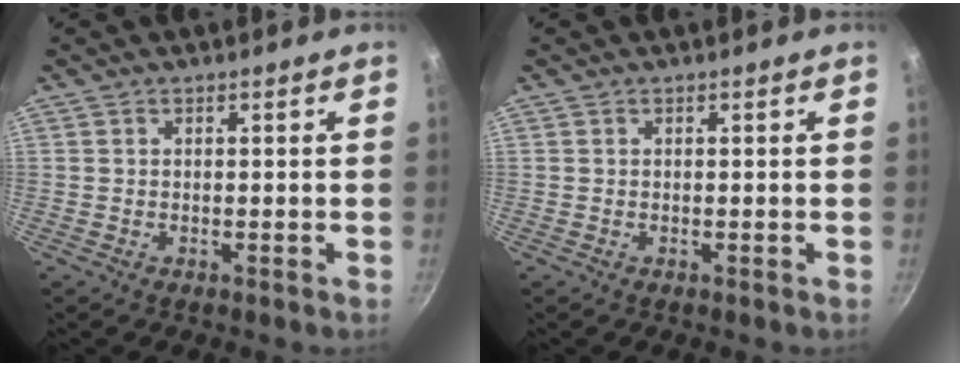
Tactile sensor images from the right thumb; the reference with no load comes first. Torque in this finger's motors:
{"motor_torque": [0.00, 0.00, 0.00, 0.00, 0.00]}